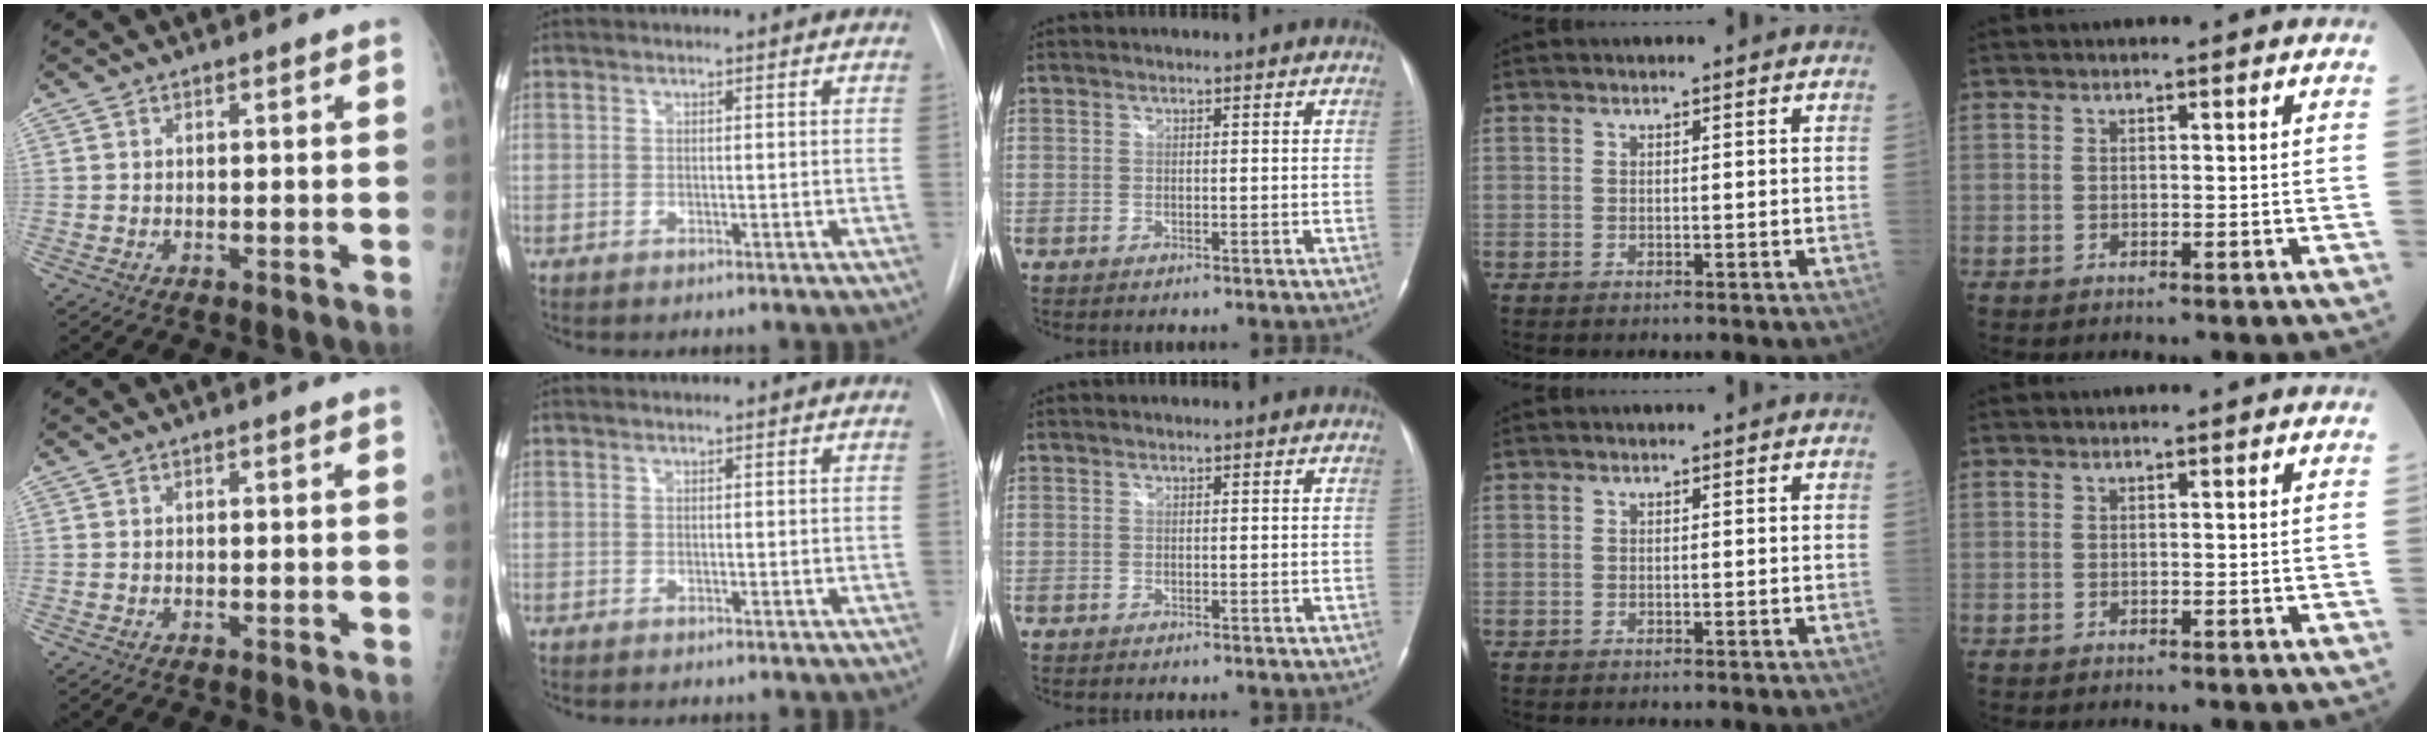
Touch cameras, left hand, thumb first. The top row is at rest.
{"index": {"total": 1.6, "force": [-1.6, -0.2, -0.3], "torque": [0.006, -0.004, -0.025]}}